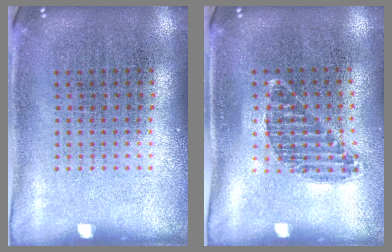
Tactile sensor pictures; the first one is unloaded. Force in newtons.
{"total": 1.0, "press": 0.9, "slide": 0.5}